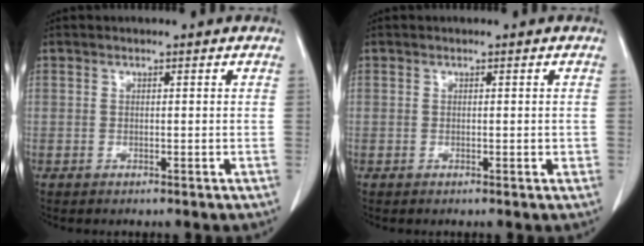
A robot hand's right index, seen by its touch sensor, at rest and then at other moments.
{"total": 1.0, "force": [-0.1, 0.4, 0.9], "torque": [-0.011, 0.000, 0.000]}